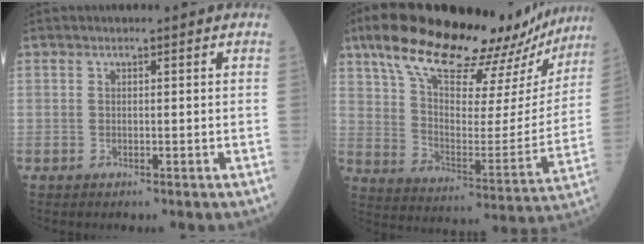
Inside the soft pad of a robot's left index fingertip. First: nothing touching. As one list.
[{"total": 29.2, "force": [23.3, 7.7, 15.8], "torque": [-0.254, 0.013, 0.325]}]